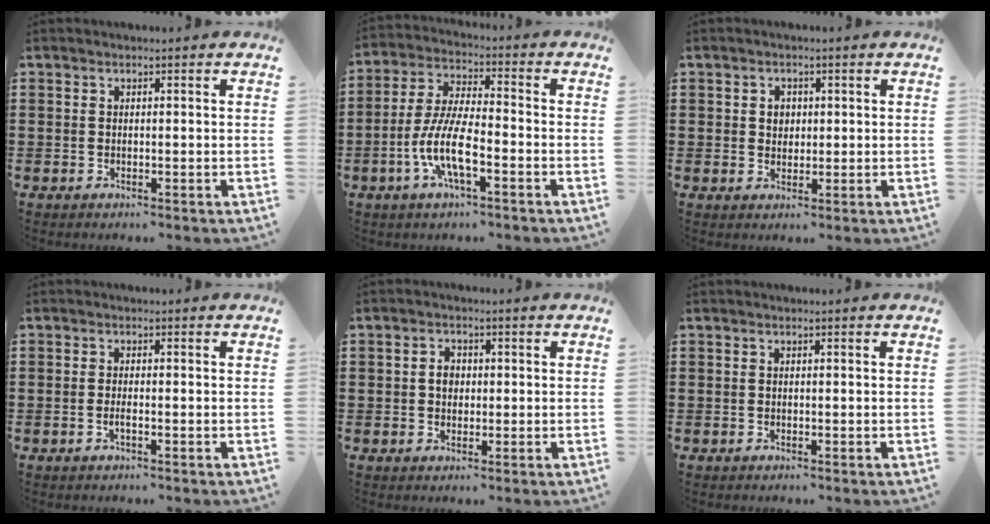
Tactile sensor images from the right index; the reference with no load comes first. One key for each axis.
{"total": 9.0, "fx": -3.6, "fy": 2.4, "fz": 7.9, "tx": -0.185, "ty": -0.012, "tz": -0.075}
{"total": 2.0, "fx": 0.4, "fy": 1.7, "fz": 0.9, "tx": -0.023, "ty": 0.011, "tz": 0.006}
{"total": 1.2, "fx": -0.5, "fy": 0.2, "fz": 1.1, "tx": -0.021, "ty": -0.002, "tz": -0.009}
{"total": 2.3, "fx": 0.1, "fy": 1.8, "fz": 1.5, "tx": -0.032, "ty": 0.008, "tz": 0.000}
{"total": 0.0}